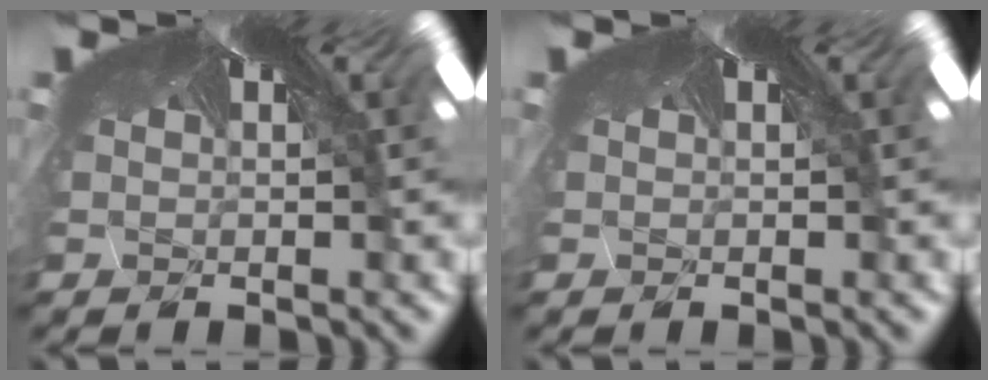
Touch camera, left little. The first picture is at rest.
{"total": 0.0}